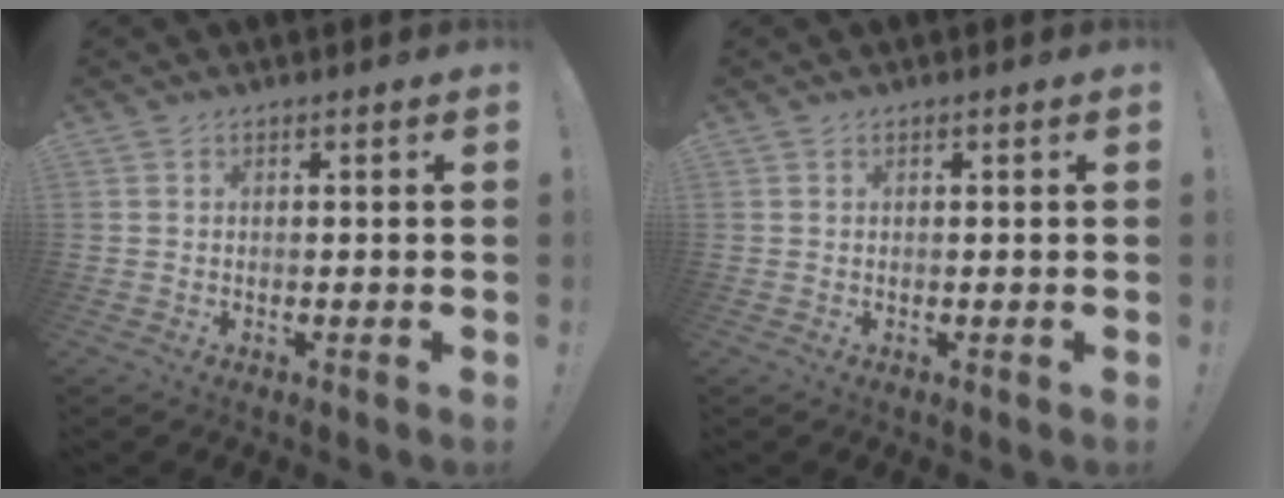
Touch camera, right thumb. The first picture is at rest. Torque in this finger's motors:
{"motor_torque": [0.05, 0.02, -0.04, 0.09, 0.04]}